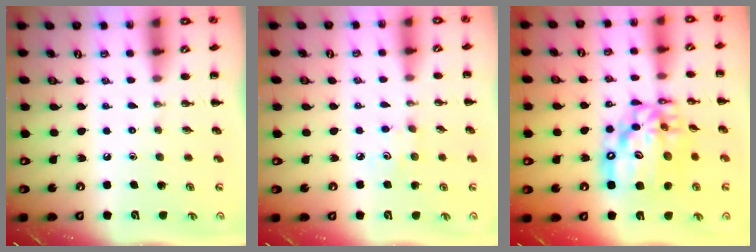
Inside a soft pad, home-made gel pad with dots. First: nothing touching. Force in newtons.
{"total": 3.9, "press": 3.8, "slide": 0.9}
{"total": 17.4, "press": 16.8, "slide": 4.6}